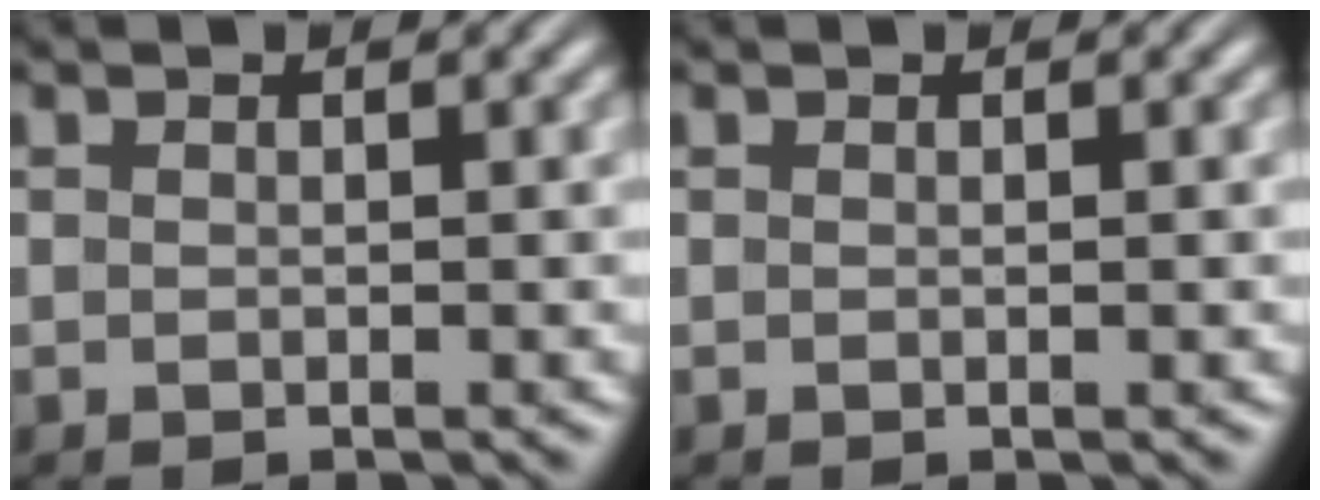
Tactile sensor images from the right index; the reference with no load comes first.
{"total": 0.0}